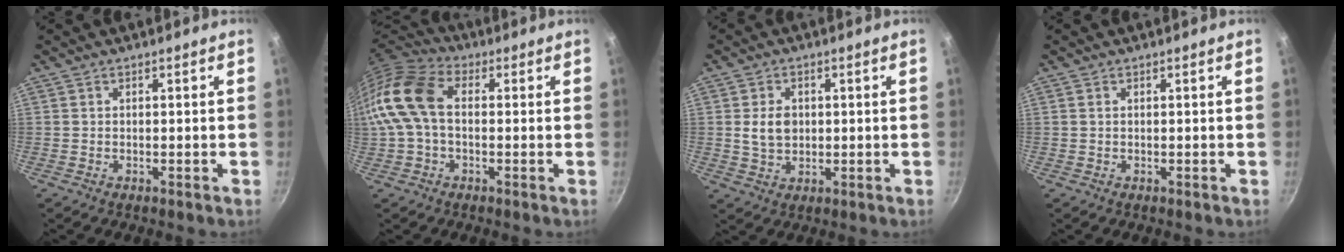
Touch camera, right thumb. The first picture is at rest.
{"total": 13.6, "force": [0.3, 9.0, 10.2], "torque": [-0.192, 0.035, -0.014]}
{"total": 5.3, "force": [0.6, 4.0, 3.5], "torque": [-0.051, -0.001, 0.012]}
{"total": 0.5, "force": [0.1, 0.3, 0.4], "torque": [-0.008, 0.001, 0.002]}